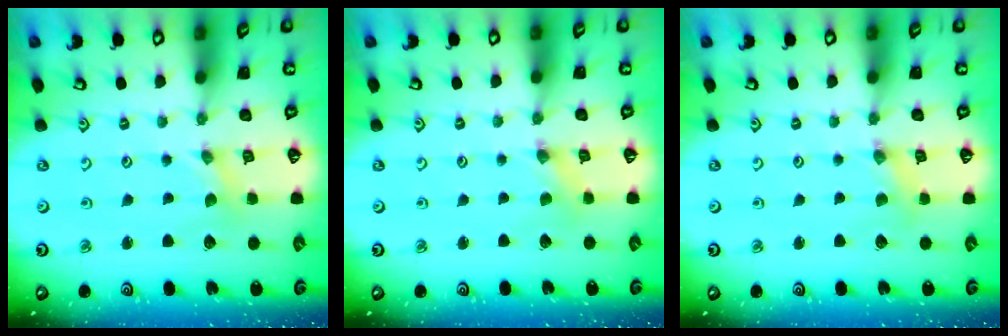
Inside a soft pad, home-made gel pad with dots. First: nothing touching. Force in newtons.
{"total": 1.2, "press": 1.2, "slide": 0.2}
{"total": 1.7, "press": 1.7, "slide": 0.2}